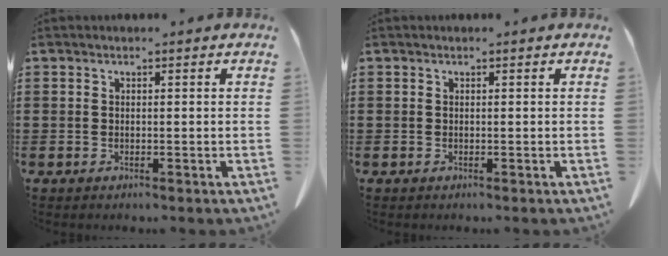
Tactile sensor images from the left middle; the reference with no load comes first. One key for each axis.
{"total": 0.0}